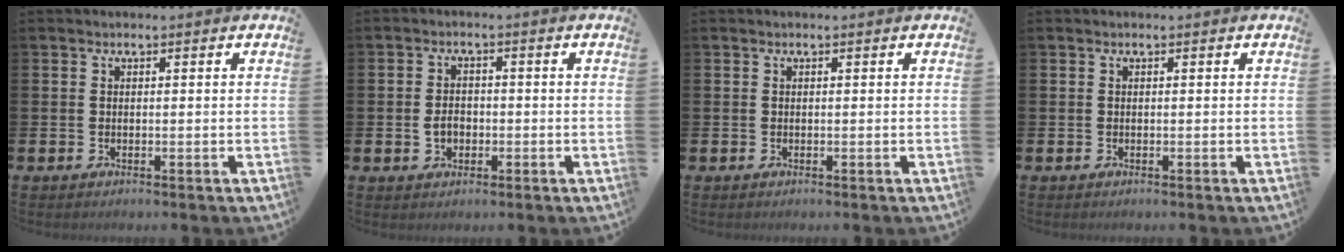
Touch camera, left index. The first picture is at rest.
{"total": 2.5, "force": [-0.5, 1.9, 1.5], "torque": [-0.017, 0.000, -0.015]}
{"total": 0.0}
{"total": 0.0}